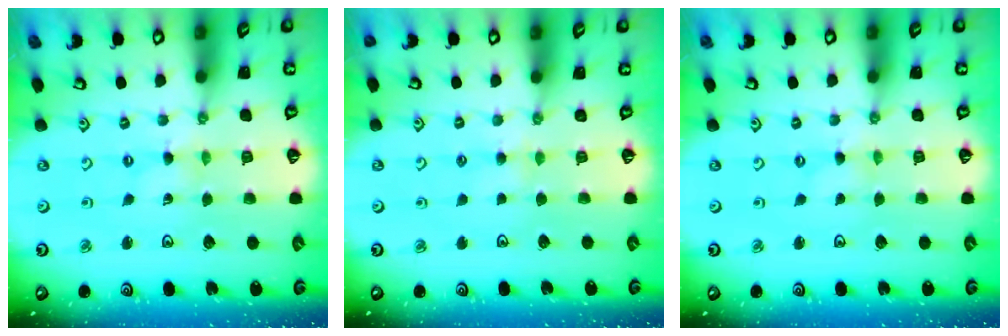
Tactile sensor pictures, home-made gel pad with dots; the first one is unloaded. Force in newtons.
{"total": 2.9, "press": 2.8, "slide": 0.6}
{"total": 0.0}